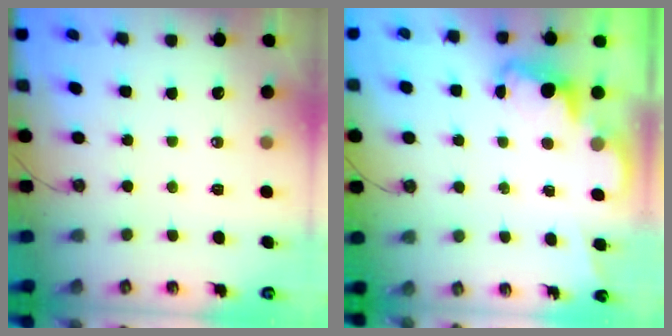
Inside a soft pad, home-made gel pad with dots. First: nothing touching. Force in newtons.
{"total": 2.4, "press": 2.4, "slide": 0.5}